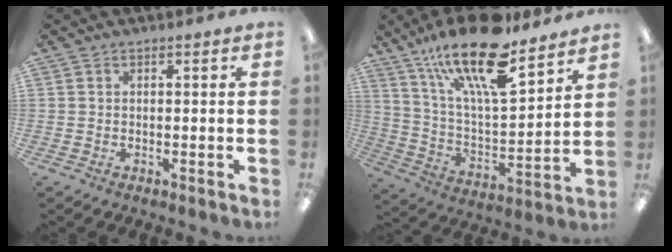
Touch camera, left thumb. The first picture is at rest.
{"total": 22.5, "force": [15.8, 6.8, 14.4], "torque": [-0.247, -0.096, 0.268]}